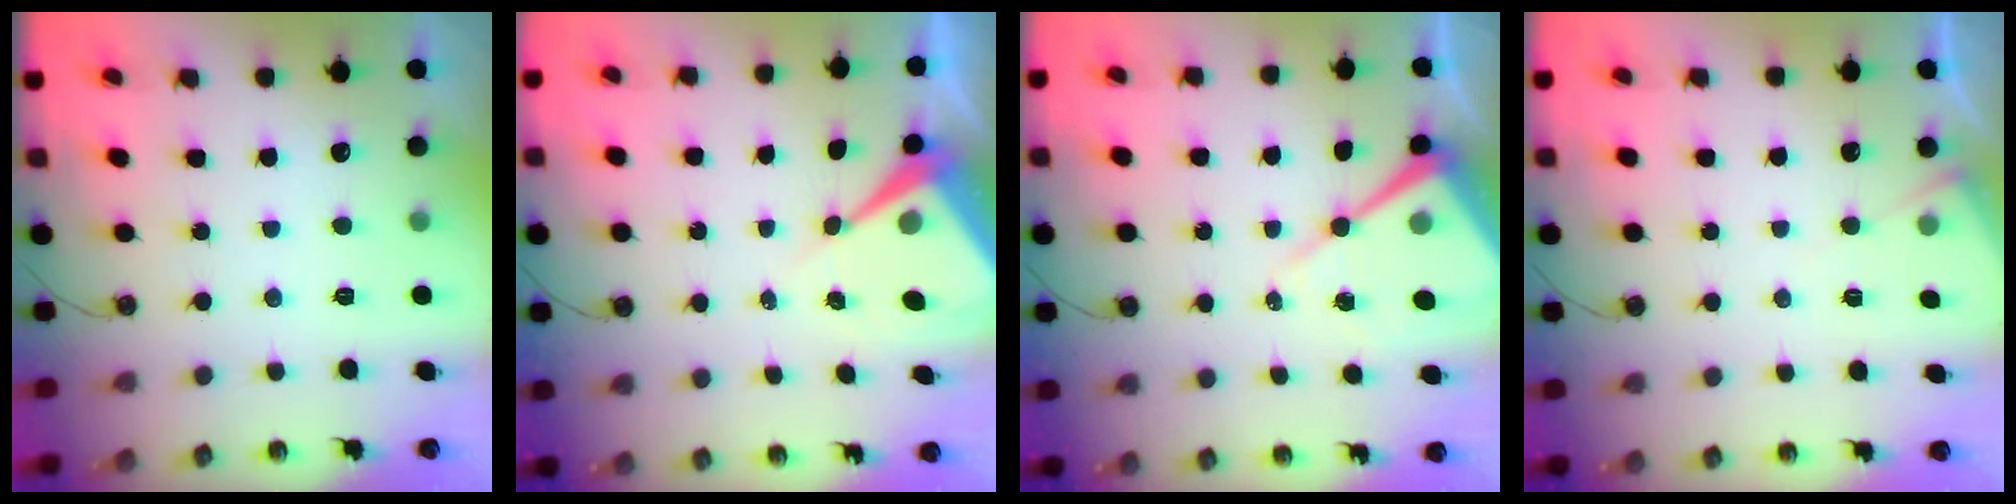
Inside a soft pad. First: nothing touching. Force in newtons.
{"total": 8.5, "press": 8.5, "slide": 0.8}
{"total": 12.7, "press": 12.7, "slide": 1.2}
{"total": 5.3, "press": 5.3, "slide": 0.5}